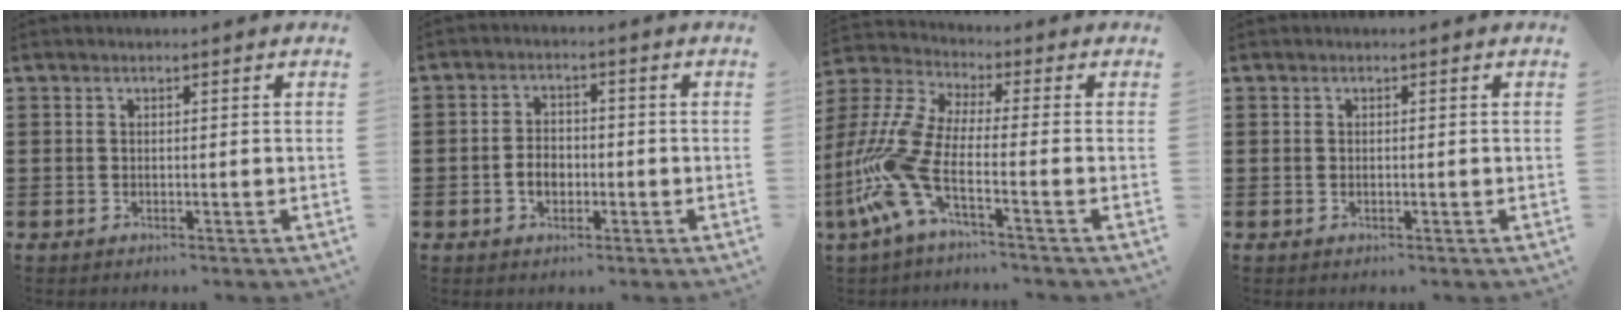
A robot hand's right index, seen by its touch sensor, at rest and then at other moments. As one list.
[{"total": 3.4, "force": [-1.0, 2.4, 2.1], "torque": [-0.044, 0.004, -0.020]}, {"total": 9.9, "force": [-4.2, 3.4, 8.3], "torque": [-0.230, -0.024, -0.092]}, {"total": 0.0}]